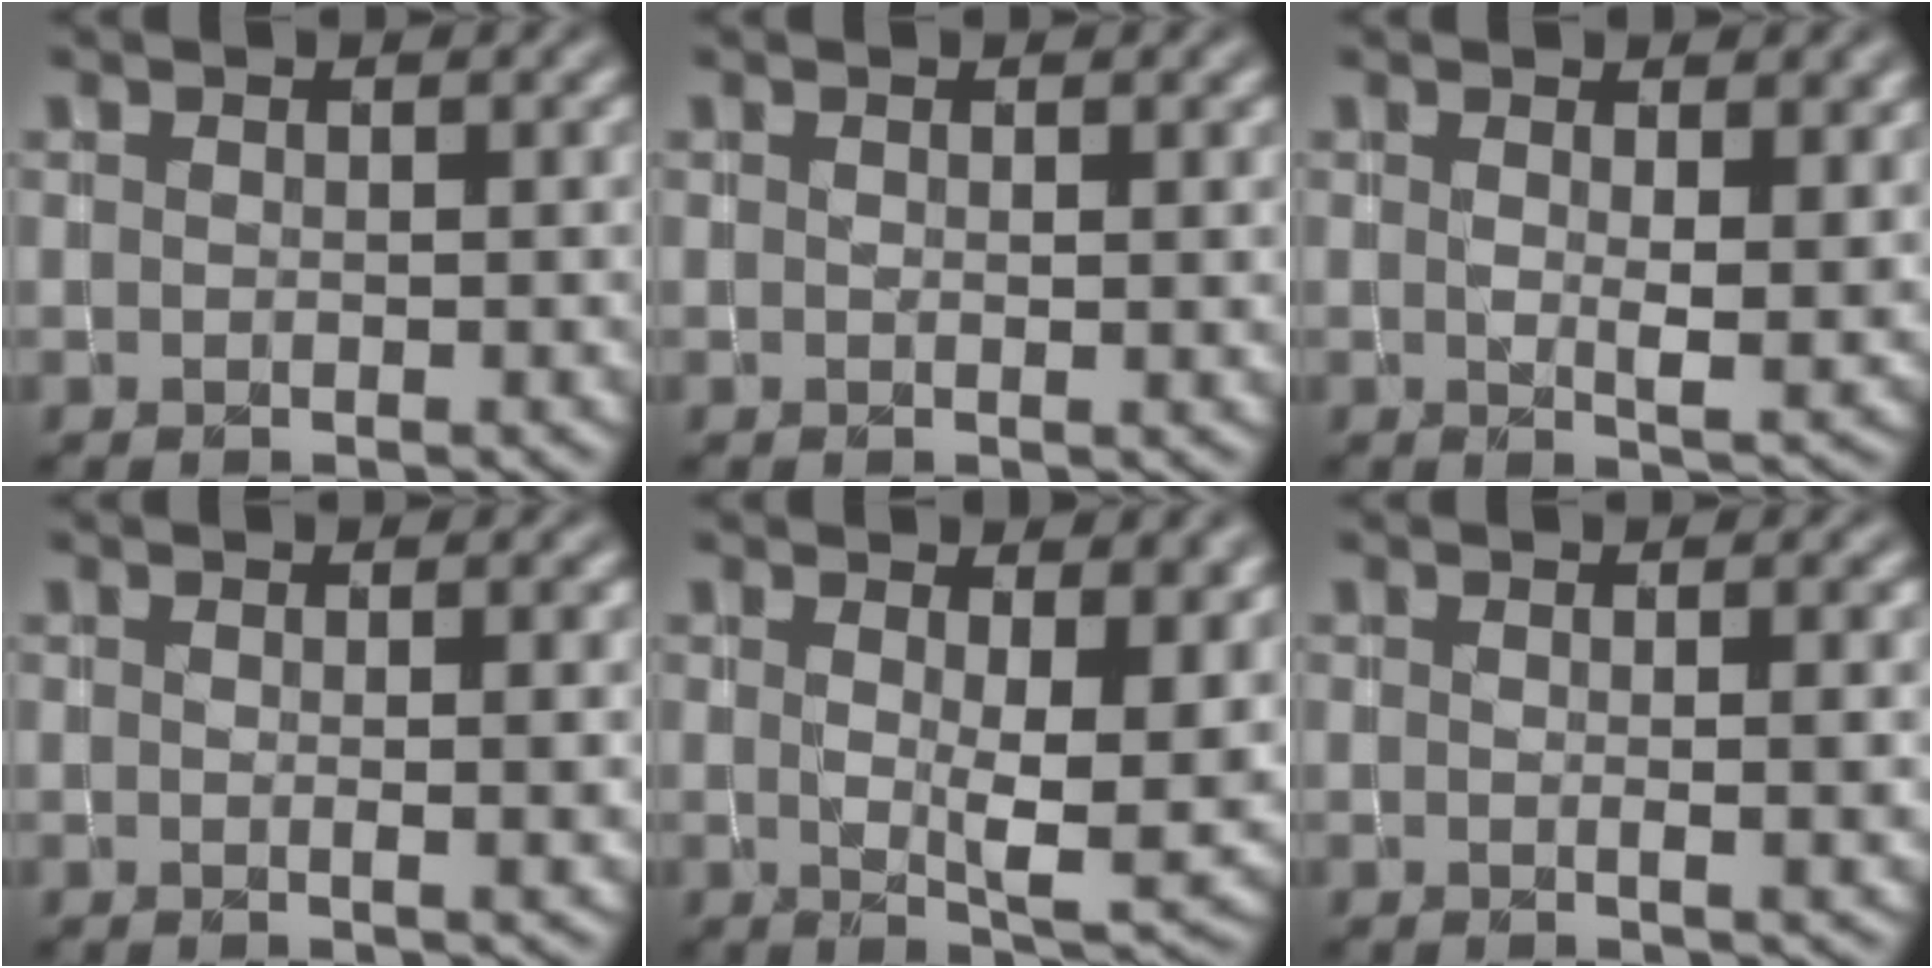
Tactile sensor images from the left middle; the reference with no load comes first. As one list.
[{"total": 0.6, "force": [0.3, 0.2, 0.5], "torque": [-0.004, 0.000, 0.005]}, {"total": 3.5, "force": [1.4, 1.1, 3.0], "torque": [-0.047, -0.010, 0.027]}, {"total": 2.9, "force": [0.4, 1.0, 2.7], "torque": [-0.022, 0.006, 0.001]}, {"total": 7.5, "force": [2.1, 2.5, 6.8], "torque": [-0.091, -0.014, 0.038]}, {"total": 3.3, "force": [0.4, 1.2, 3.1], "torque": [-0.025, 0.008, -0.001]}]